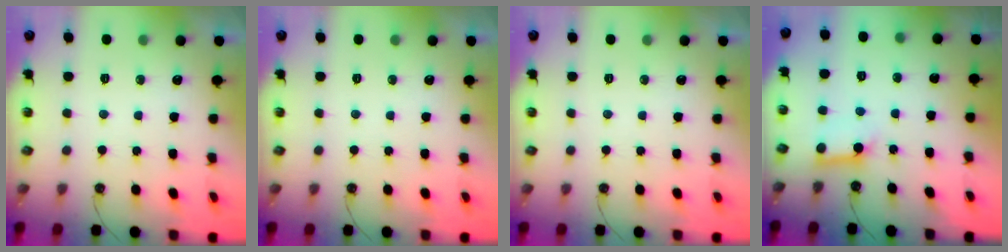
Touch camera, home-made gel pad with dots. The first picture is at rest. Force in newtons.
{"total": 0.0}
{"total": 0.0}
{"total": 7.9, "press": 7.9, "slide": 0.8}